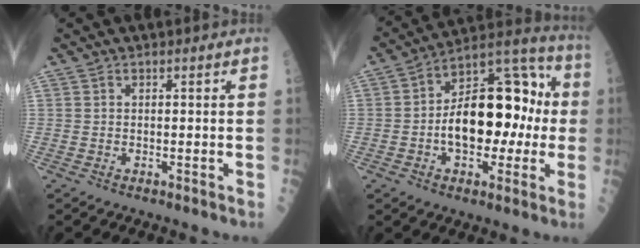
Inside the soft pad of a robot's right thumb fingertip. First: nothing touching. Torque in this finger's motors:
{"motor_torque": [1.78, 2.23, 1.27, 0.11, 0.11]}